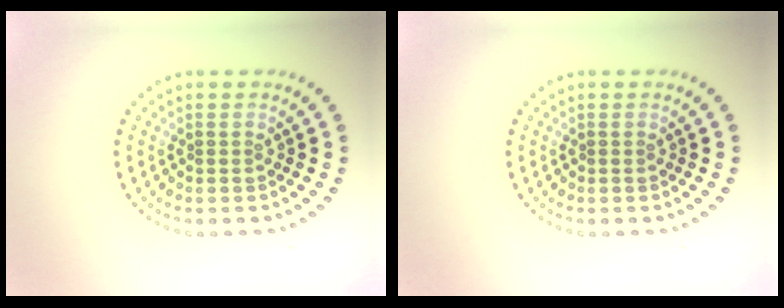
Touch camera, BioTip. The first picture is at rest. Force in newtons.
{"total": 0.0}